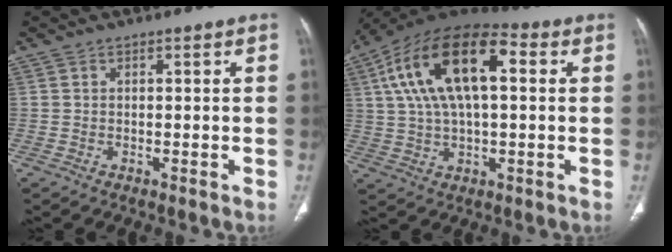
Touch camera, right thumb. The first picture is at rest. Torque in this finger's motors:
{"motor_torque": [-0.86, 3.09, 2.45, 0.32, 0.77]}